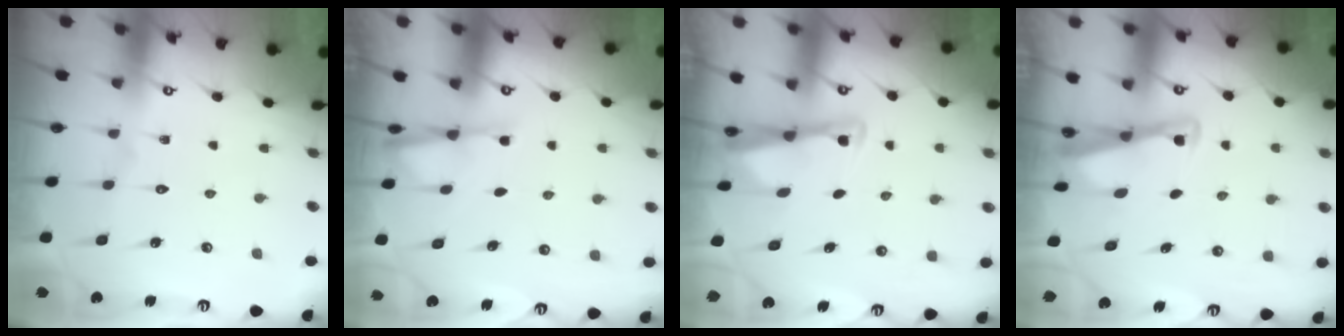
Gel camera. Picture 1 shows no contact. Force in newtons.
{"total": 2.4, "press": 2.4, "slide": 0.4}
{"total": 2.7, "press": 2.7, "slide": 0.2}
{"total": 2.7, "press": 2.7, "slide": 0.3}